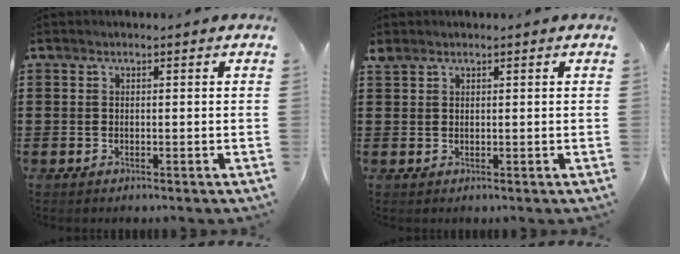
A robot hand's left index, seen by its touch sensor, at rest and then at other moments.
{"total": 1.2, "force": [1.0, 0.5, 0.4], "torque": [-0.010, 0.002, 0.020]}